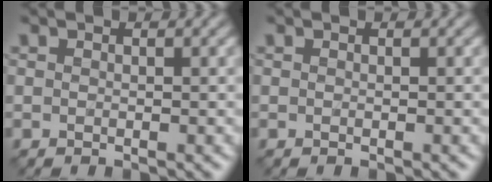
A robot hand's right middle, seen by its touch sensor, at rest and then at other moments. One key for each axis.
{"total": 0.0}